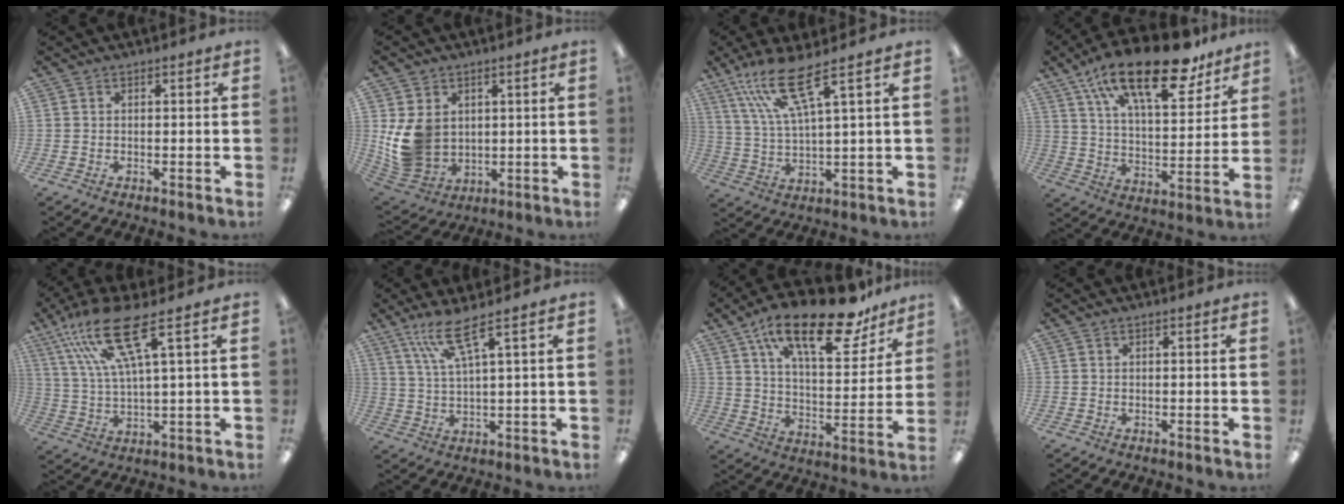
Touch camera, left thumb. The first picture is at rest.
{"total": 11.3, "force": [1.4, 9.5, 5.9], "torque": [-0.142, -0.003, 0.034]}
{"total": 12.6, "force": [7.6, 2.2, 9.8], "torque": [-0.202, -0.024, 0.131]}
{"total": 23.3, "force": [15.6, 8.7, 15.0], "torque": [-0.245, -0.082, 0.263]}
{"total": 15.0, "force": [8.2, 3.1, 12.2], "torque": [-0.252, -0.021, 0.137]}
{"total": 9.2, "force": [5.6, 1.4, 7.2], "torque": [-0.153, -0.007, 0.099]}
{"total": 22.5, "force": [15.0, 8.2, 14.6], "torque": [-0.230, -0.083, 0.250]}
{"total": 0.0}